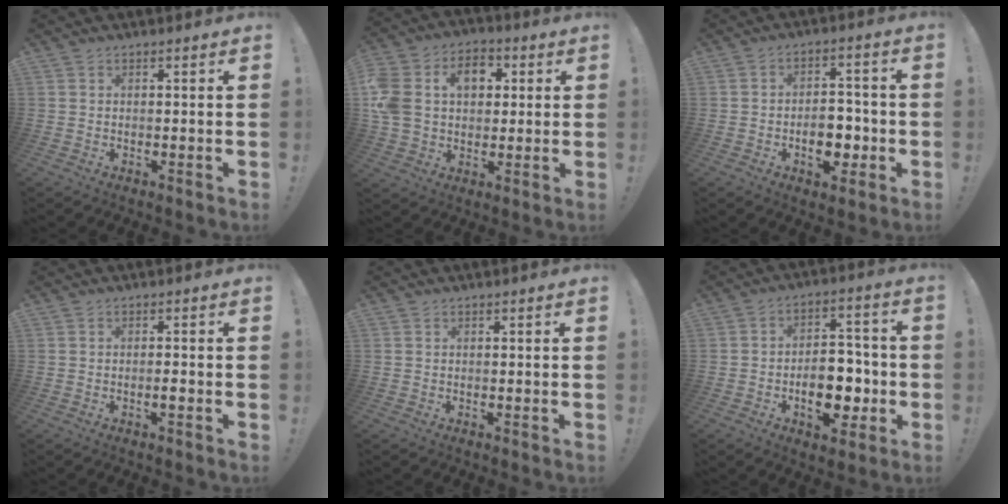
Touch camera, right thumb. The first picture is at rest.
{"total": 15.6, "force": [3.7, 12.2, 9.1], "torque": [-0.166, 0.006, 0.073]}
{"total": 9.7, "force": [-3.2, 6.3, 6.8], "torque": [-0.096, 0.023, -0.049]}
{"total": 1.4, "force": [-0.8, 0.2, 1.2], "torque": [-0.017, 0.000, -0.015]}
{"total": 0.0}
{"total": 13.7, "force": [-4.2, 8.5, 9.9], "torque": [-0.140, 0.027, -0.067]}